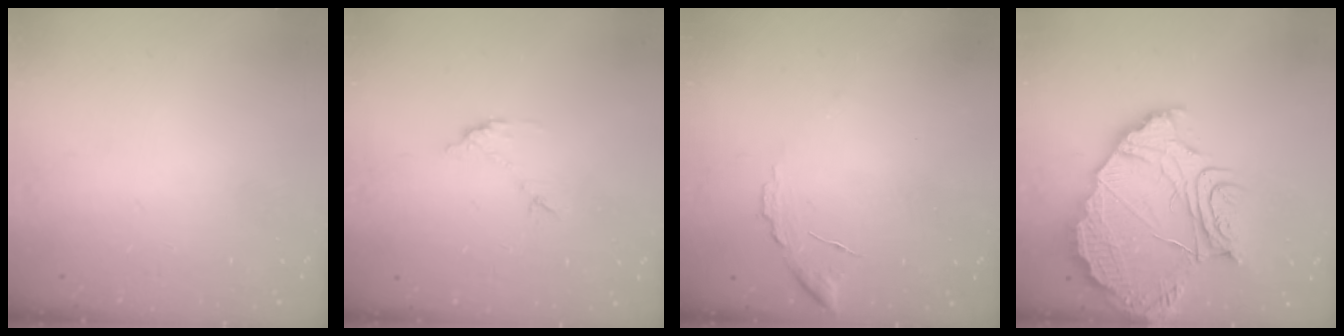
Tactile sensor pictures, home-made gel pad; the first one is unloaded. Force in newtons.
{"total": 7.6, "press": 7.6, "slide": 0.3}
{"total": 7.1, "press": 7.1, "slide": 0.5}
{"total": 18.7, "press": 18.6, "slide": 1.5}